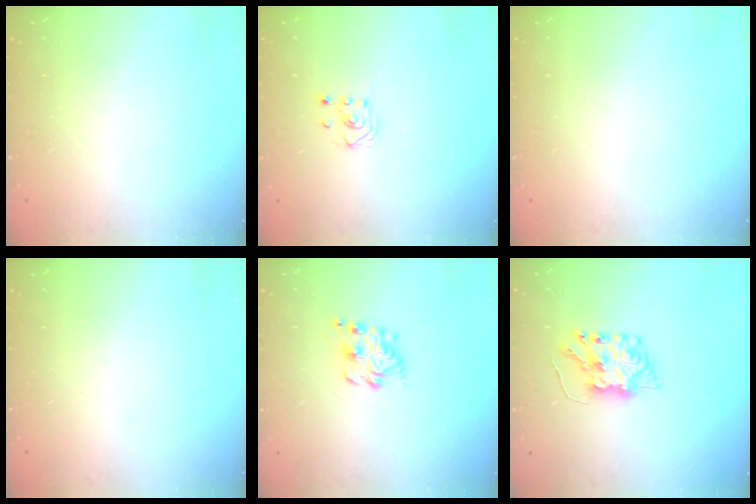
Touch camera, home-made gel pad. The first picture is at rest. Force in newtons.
{"total": 3.1, "press": 2.8, "slide": 1.3}
{"total": 0.0}
{"total": 0.0}
{"total": 8.1, "press": 8.1, "slide": 0.4}
{"total": 8.1, "press": 8.1, "slide": 0.6}